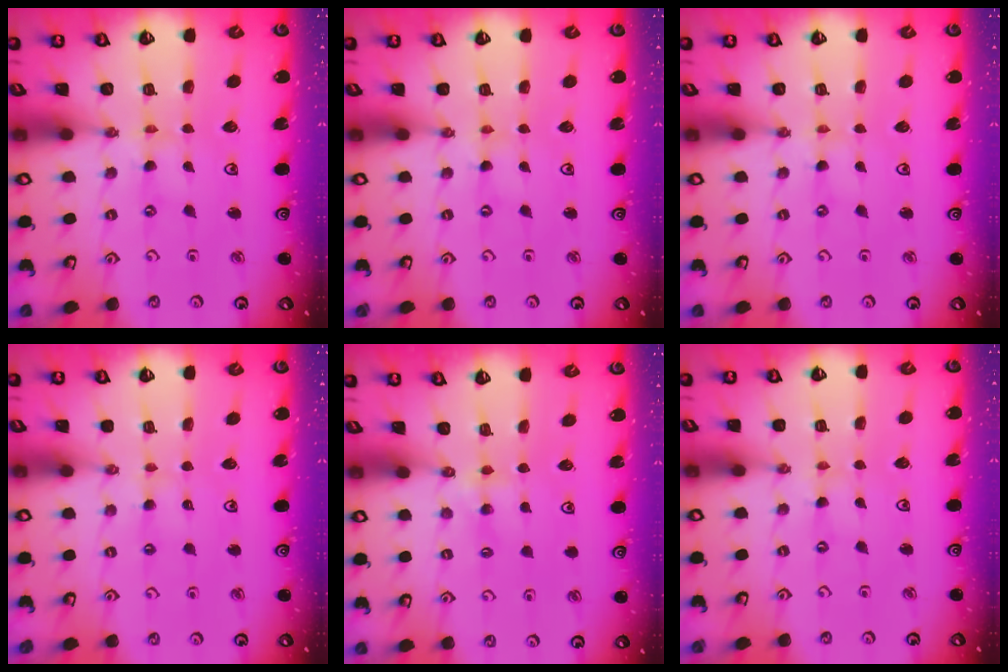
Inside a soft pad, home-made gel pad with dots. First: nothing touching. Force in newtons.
{"total": 0.0}
{"total": 0.0}
{"total": 2.3, "press": 2.3, "slide": 0.4}
{"total": 3.7, "press": 3.7, "slide": 0.3}
{"total": 0.0}